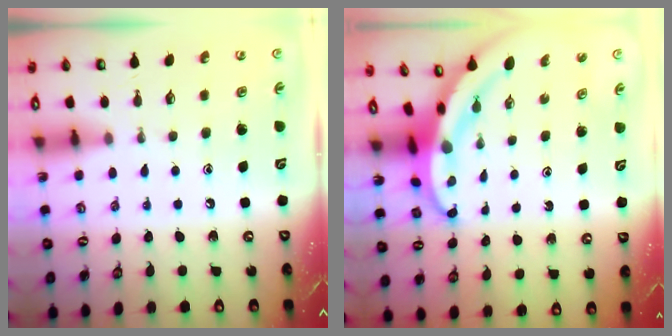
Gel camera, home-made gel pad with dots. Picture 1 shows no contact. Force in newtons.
{"total": 4.5, "press": 4.5, "slide": 0.5}